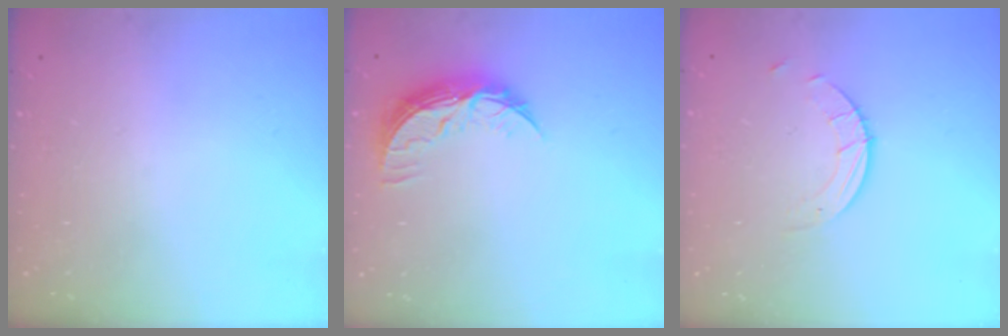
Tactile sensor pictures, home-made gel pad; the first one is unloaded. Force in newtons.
{"total": 9.0, "press": 9.0, "slide": 0.5}
{"total": 2.7, "press": 2.7, "slide": 0.3}